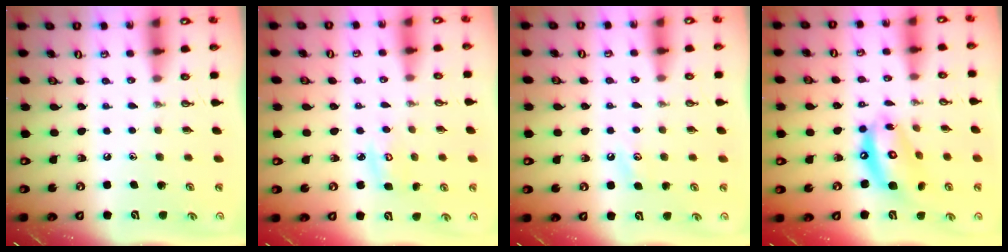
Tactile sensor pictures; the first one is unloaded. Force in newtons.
{"total": 5.3, "press": 5.3, "slide": 0.3}
{"total": 2.8, "press": 2.7, "slide": 0.5}
{"total": 13.4, "press": 13.4, "slide": 1.3}